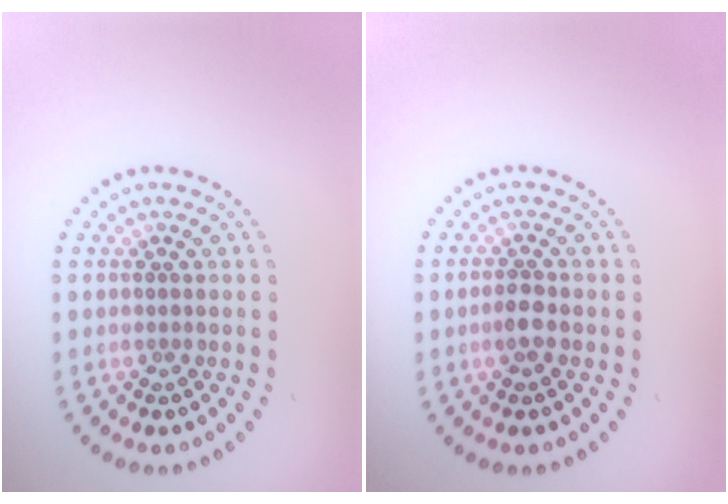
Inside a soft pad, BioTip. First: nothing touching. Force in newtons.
{"total": 1.6, "press": 1.6, "slide": 0.5}